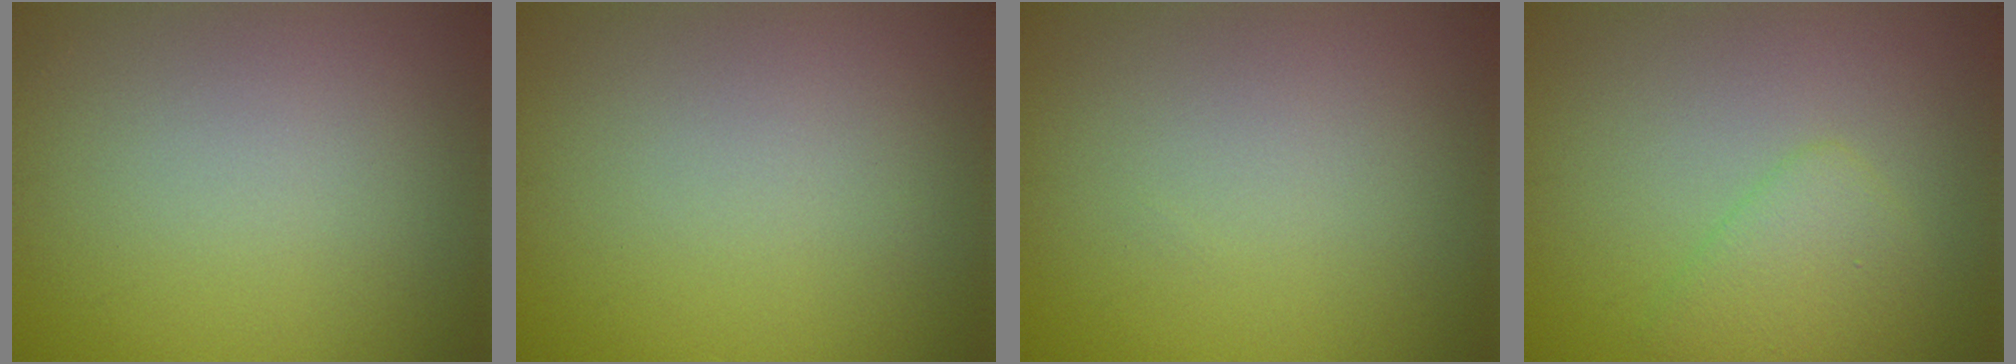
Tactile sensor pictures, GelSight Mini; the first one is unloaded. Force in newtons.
{"total": 0.0}
{"total": 0.0}
{"total": 2.6, "press": 2.6, "slide": 0.0}